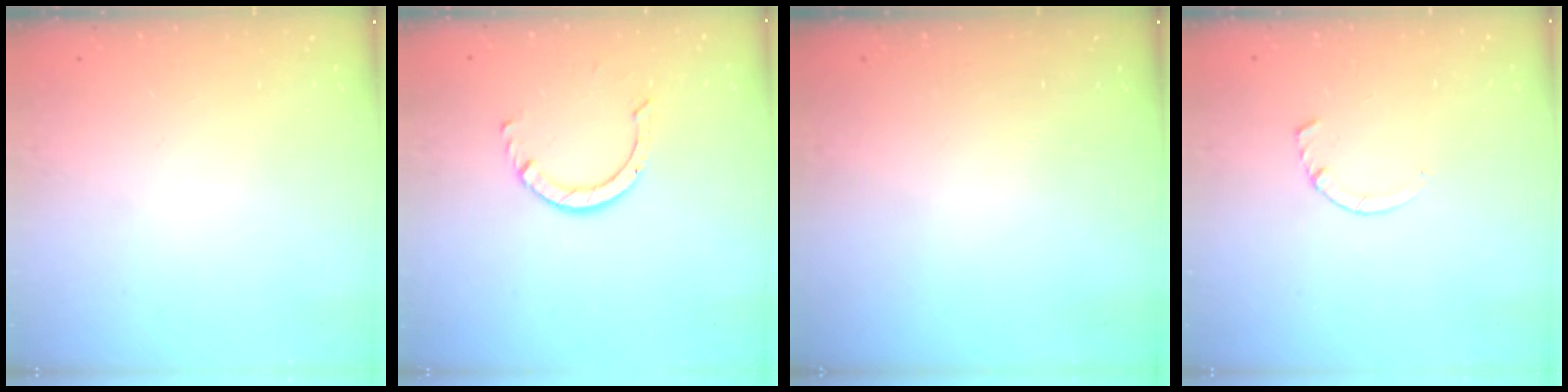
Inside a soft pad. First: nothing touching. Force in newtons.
{"total": 3.9, "press": 3.9, "slide": 0.3}
{"total": 0.0}
{"total": 2.9, "press": 2.9, "slide": 0.4}